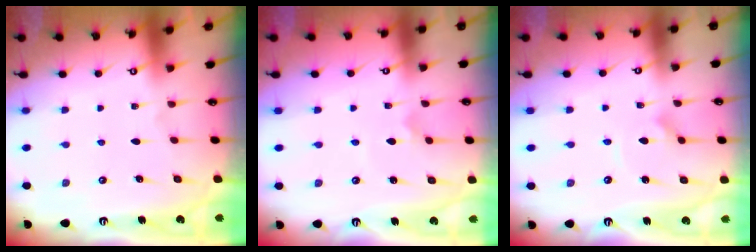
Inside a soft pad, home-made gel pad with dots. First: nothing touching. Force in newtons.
{"total": 2.9, "press": 2.9, "slide": 0.1}
{"total": 2.9, "press": 2.9, "slide": 0.3}